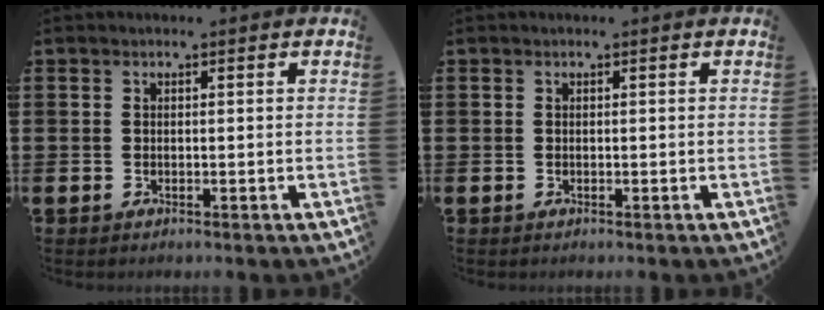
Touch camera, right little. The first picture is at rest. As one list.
[{"total": 0.0}]